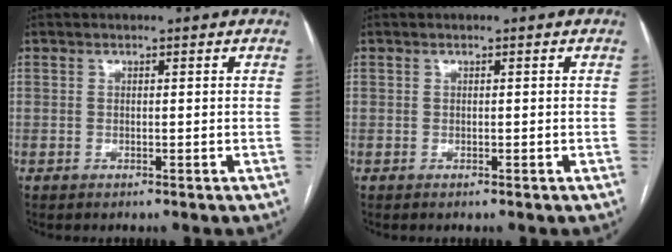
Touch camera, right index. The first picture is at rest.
{"total": 0.0}